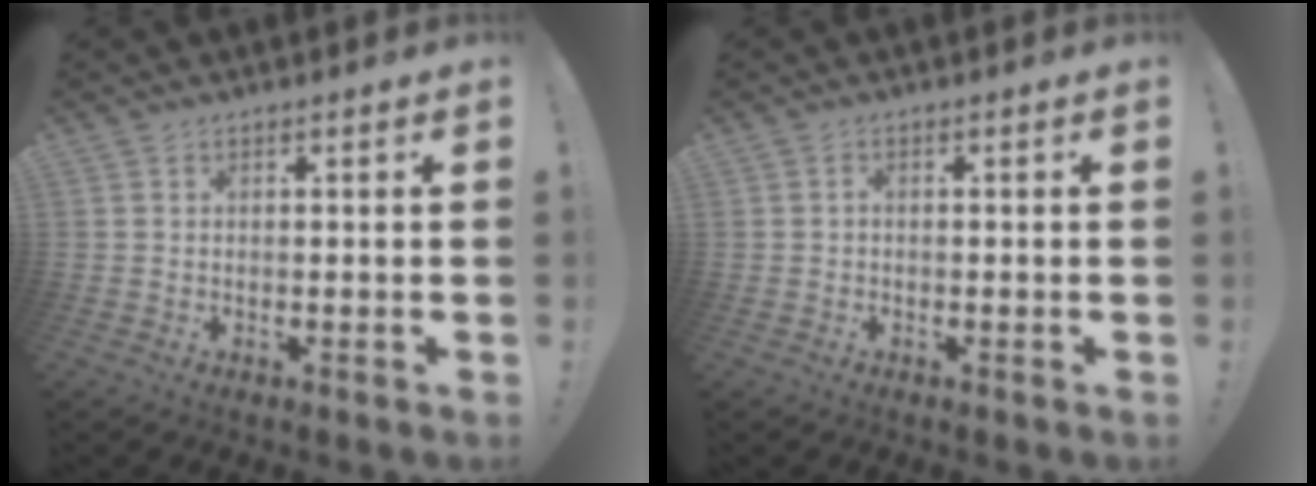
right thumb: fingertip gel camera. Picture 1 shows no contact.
{"total": 0.7, "force": [-0.6, 0.2, 0.2], "torque": [-0.006, 0.003, -0.011]}